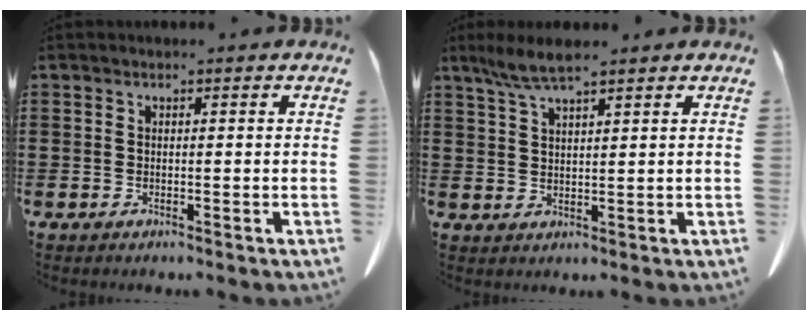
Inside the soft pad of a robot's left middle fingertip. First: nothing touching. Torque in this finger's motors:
{"motor_torque": [0.36, -0.13, 0.15, 0.04]}